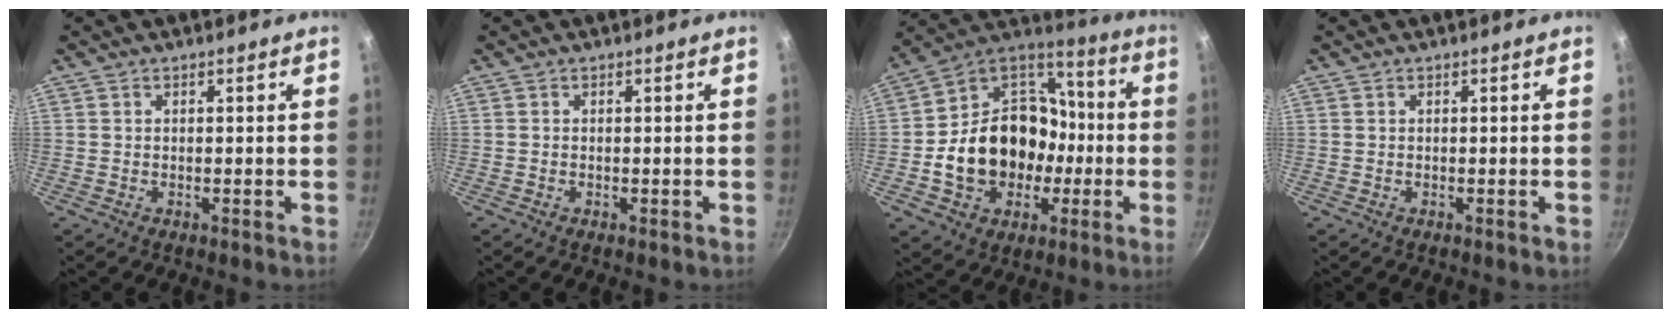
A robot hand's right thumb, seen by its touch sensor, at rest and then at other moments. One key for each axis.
{"total": 0.0}
{"total": 22.5, "fx": -3.8, "fy": 18.0, "fz": 13.0, "tx": -0.191, "ty": 0.062, "tz": -0.051}
{"total": 0.0}